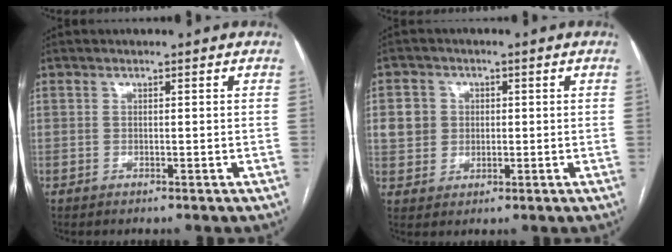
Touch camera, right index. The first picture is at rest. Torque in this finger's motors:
{"motor_torque": [-0.04, -0.05, 0.00, 0.03]}